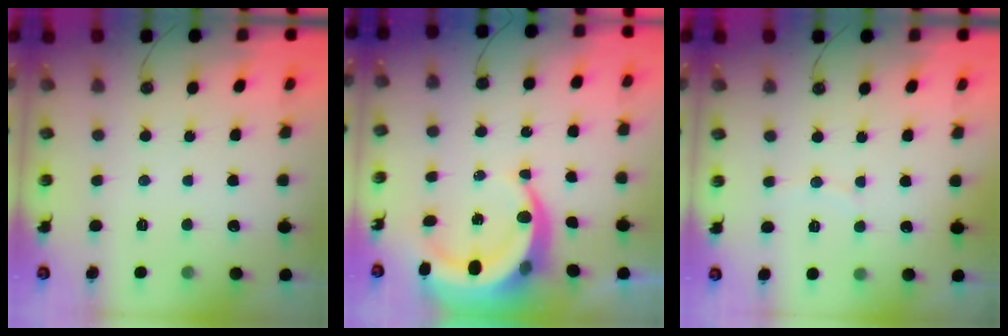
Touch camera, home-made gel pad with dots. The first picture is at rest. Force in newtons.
{"total": 9.5, "press": 9.5, "slide": 1.1}
{"total": 2.5, "press": 2.5, "slide": 0.3}